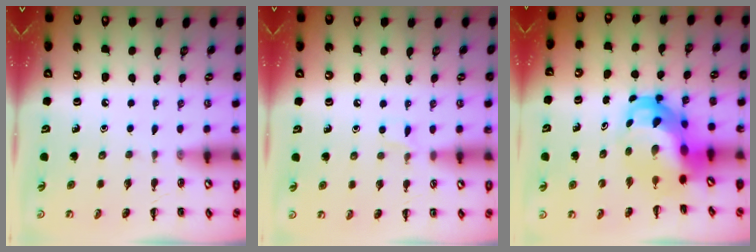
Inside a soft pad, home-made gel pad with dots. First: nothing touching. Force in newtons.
{"total": 3.8, "press": 3.5, "slide": 1.4}
{"total": 9.2, "press": 8.9, "slide": 2.4}